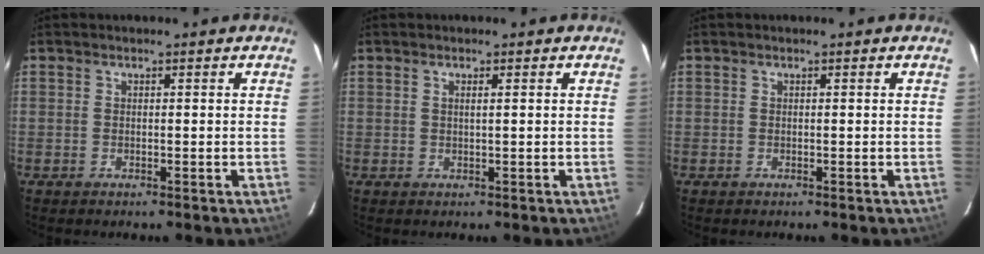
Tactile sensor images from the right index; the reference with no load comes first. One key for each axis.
{"total": 0.8, "fx": 0.3, "fy": -0.2, "fz": 0.7, "tx": -0.013, "ty": 0.001, "tz": 0.004}
{"total": 0.0}